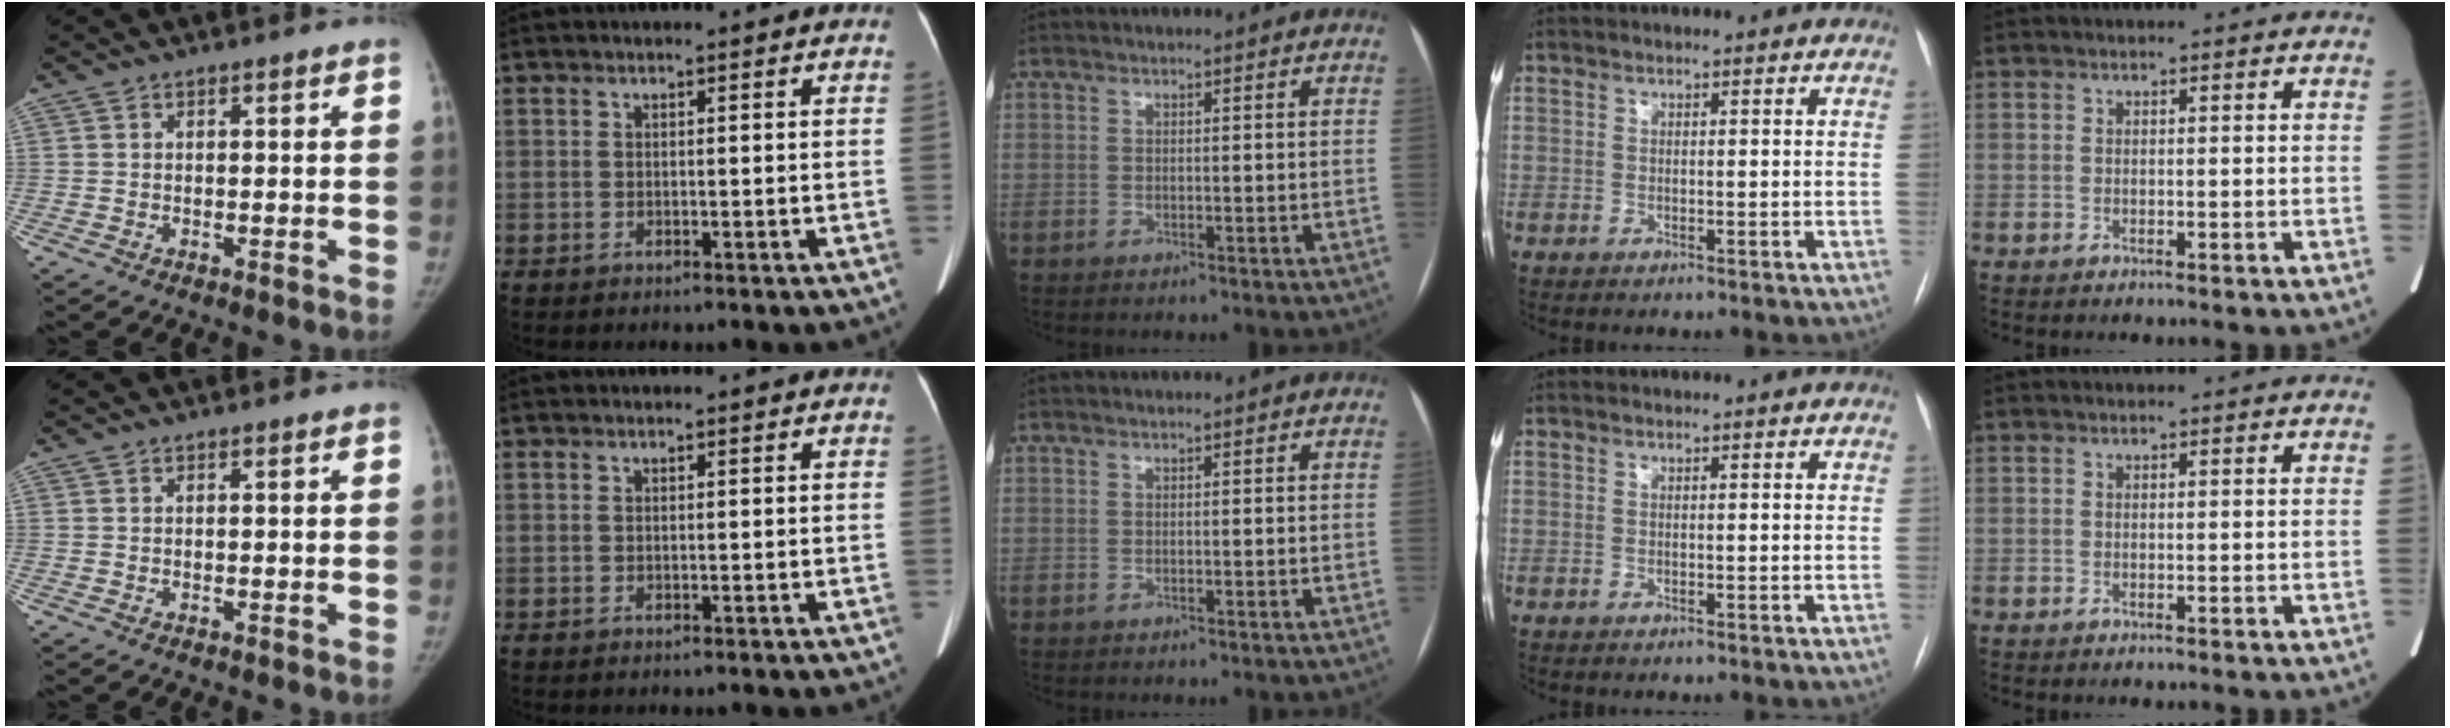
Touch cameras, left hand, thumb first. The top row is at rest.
{}